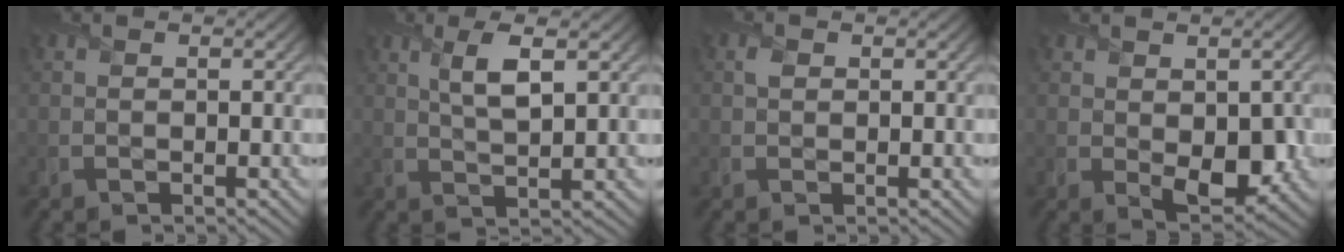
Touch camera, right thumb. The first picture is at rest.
{"total": 4.4, "force": [1.9, 1.1, 3.7], "torque": [-0.082, 0.003, 0.038]}
{"total": 0.8, "force": [0.2, 0.6, 0.4], "torque": [-0.013, 0.003, -0.001]}
{"total": 4.8, "force": [-0.1, 3.0, 3.7], "torque": [-0.065, -0.020, 0.007]}